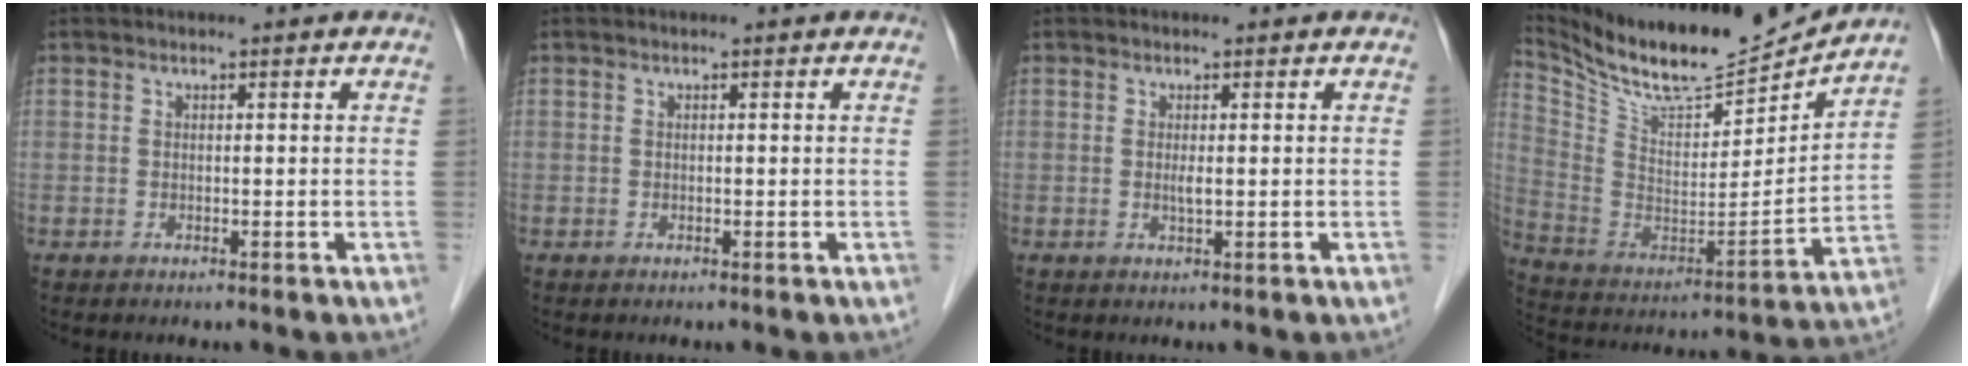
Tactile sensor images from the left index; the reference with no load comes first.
{"total": 0.0}
{"total": 1.1, "force": [0.1, 0.1, 1.1], "torque": [-0.025, -0.003, 0.002]}
{"total": 17.2, "force": [16.4, 1.6, 5.0], "torque": [-0.118, -0.031, 0.285]}